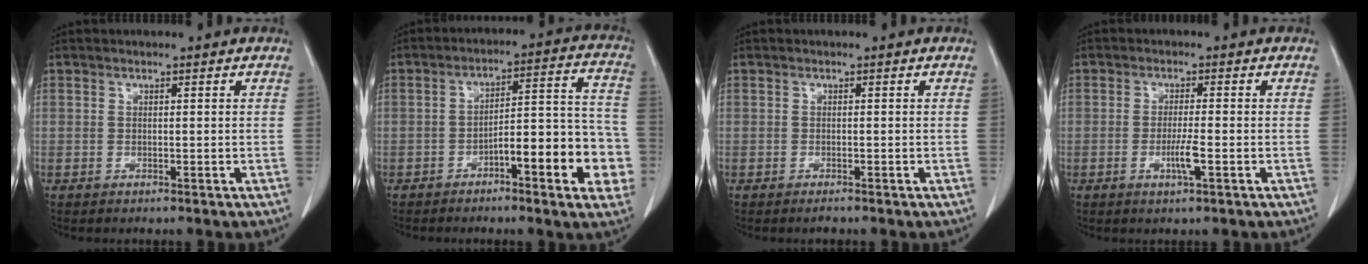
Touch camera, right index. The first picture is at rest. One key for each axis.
{"total": 13.2, "fx": -5.1, "fy": 3.0, "fz": 11.8, "tx": -0.144, "ty": 0.037, "tz": -0.069}
{"total": 0.8, "fx": -0.8, "fy": 0.0, "fz": 0.3, "tx": -0.011, "ty": -0.003, "tz": -0.009}
{"total": 3.4, "fx": -1.3, "fy": -0.1, "fz": 3.1, "tx": -0.062, "ty": -0.006, "tz": -0.024}